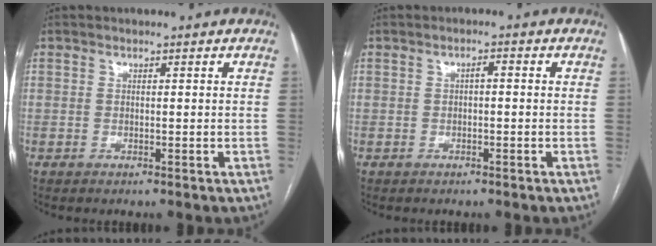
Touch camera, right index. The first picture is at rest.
{"total": 1.2, "force": [0.0, 0.4, 1.1], "torque": [-0.018, 0.004, -0.001]}